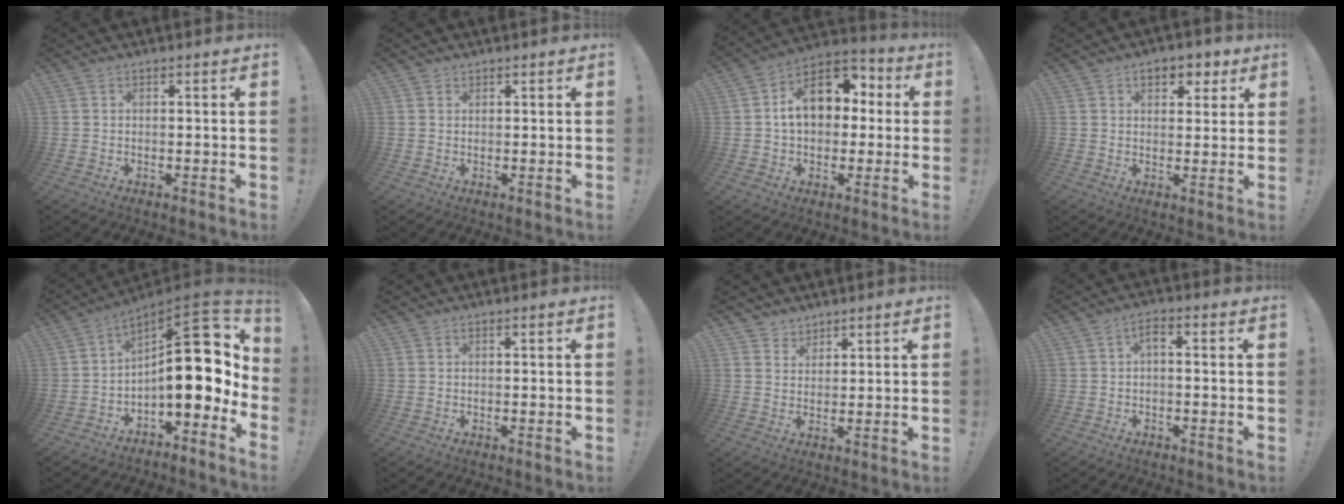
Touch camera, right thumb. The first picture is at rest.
{"total": 1.0, "force": [0.8, 0.6, 0.1], "torque": [0.004, -0.002, 0.015]}
{"total": 15.2, "force": [2.8, 11.0, 10.1], "torque": [-0.139, 0.005, 0.056]}
{"total": 6.6, "force": [3.2, 4.5, 3.6], "torque": [-0.037, -0.010, 0.055]}
{"total": 19.0, "force": [2.2, 8.3, 16.9], "torque": [-0.233, -0.022, 0.042]}
{"total": 0.0}
{"total": 3.4, "force": [2.7, 2.0, -0.1], "torque": [0.011, -0.022, 0.048]}
{"total": 2.7, "force": [-0.6, 0.8, 2.5], "torque": [-0.049, 0.007, -0.011]}